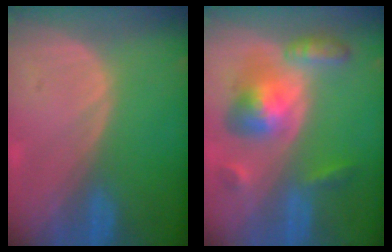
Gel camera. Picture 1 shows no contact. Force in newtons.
{"total": 8.2, "press": 8.2, "slide": 0.6}